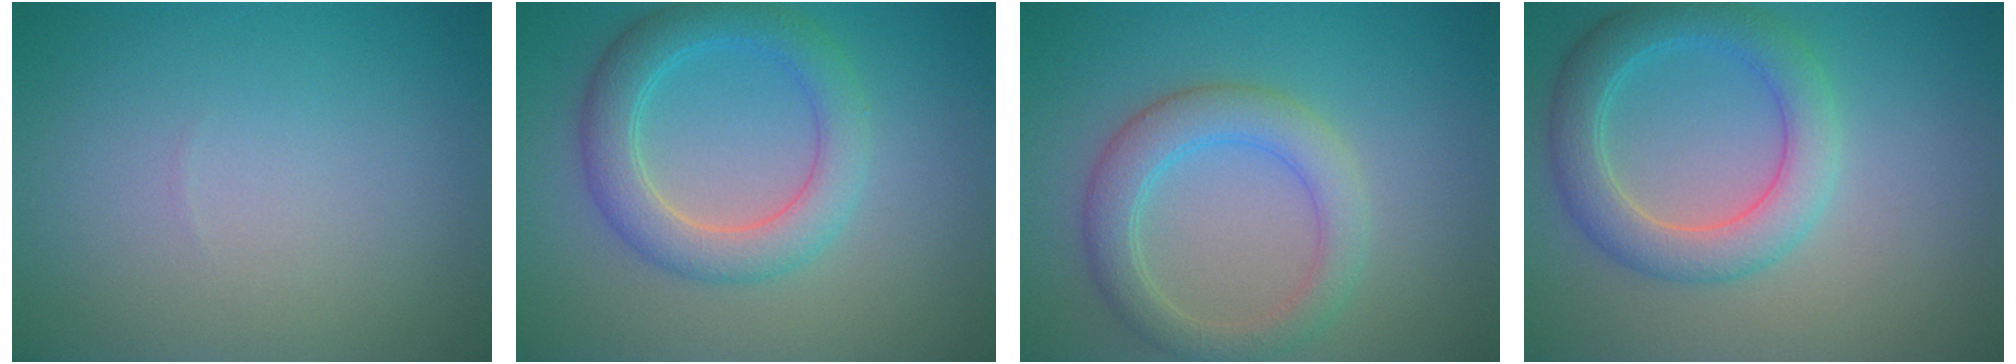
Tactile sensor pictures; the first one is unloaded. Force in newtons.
{"total": 4.7, "press": 4.7, "slide": 0.1}
{"total": 4.1, "press": 4.0, "slide": 0.3}
{"total": 4.6, "press": 4.6, "slide": 0.2}